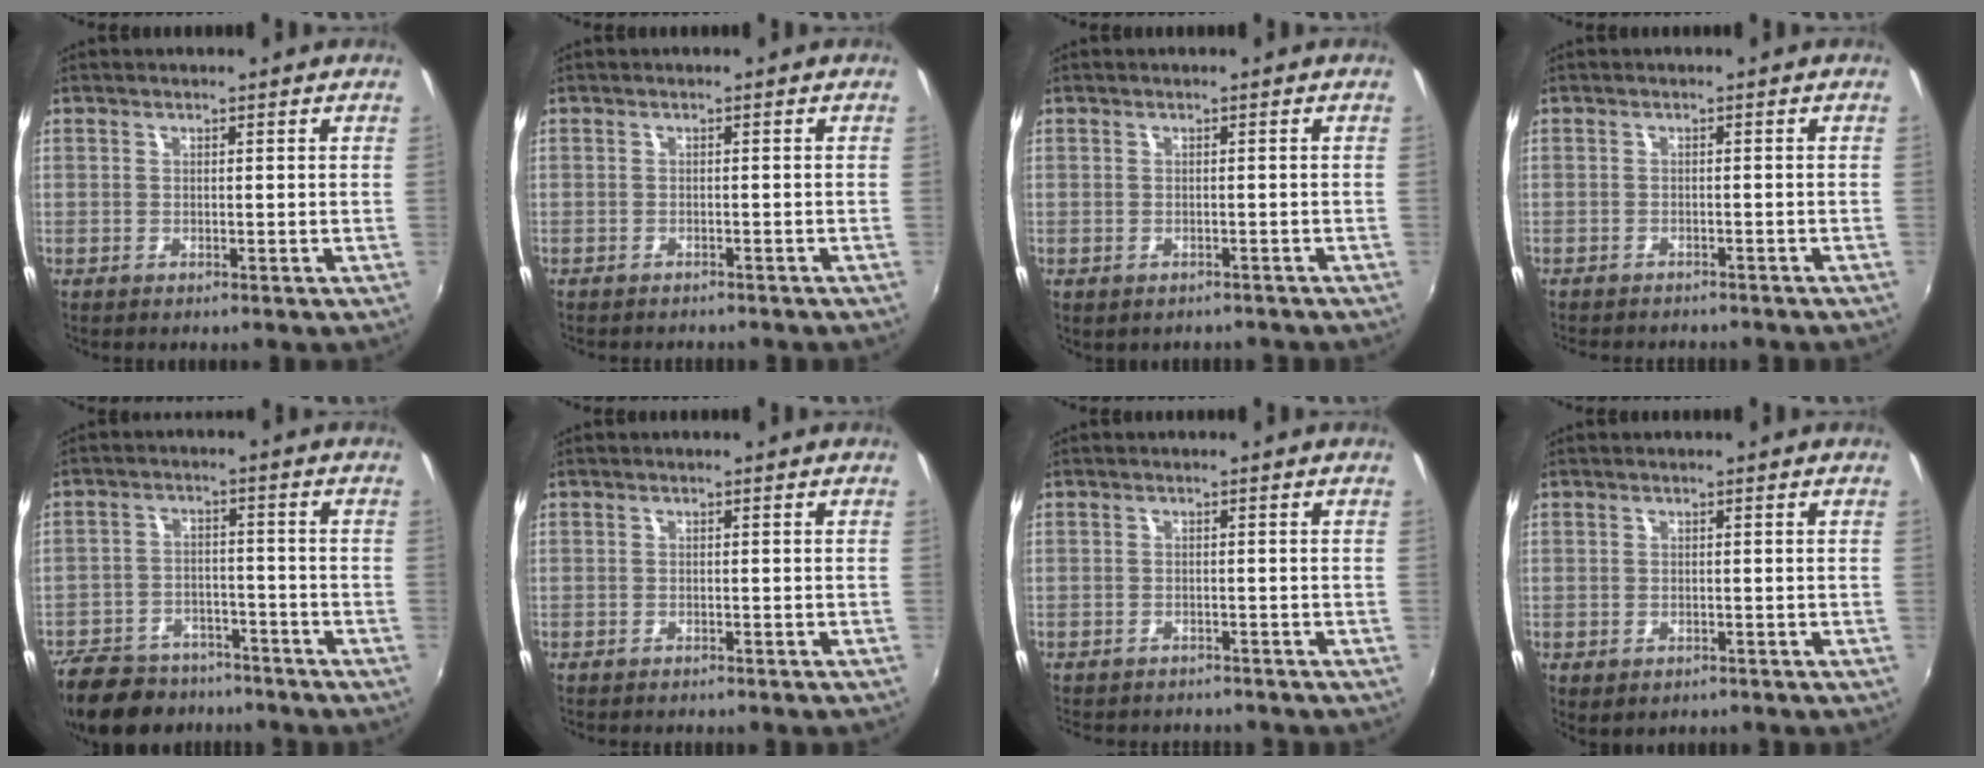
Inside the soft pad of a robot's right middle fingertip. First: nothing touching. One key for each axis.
{"total": 3.2, "fx": -2.9, "fy": 0.8, "fz": 1.0, "tx": -0.027, "ty": -0.011, "tz": -0.041}
{"total": 2.7, "fx": -2.1, "fy": 1.4, "fz": 1.1, "tx": -0.025, "ty": -0.013, "tz": -0.025}
{"total": 5.5, "fx": -5.0, "fy": 1.4, "fz": 2.0, "tx": -0.049, "ty": -0.015, "tz": -0.070}
{"total": 17.8, "fx": -14.0, "fy": 8.8, "fz": 6.6, "tx": -0.173, "ty": 0.003, "tz": -0.206}
{"total": 2.8, "fx": -2.6, "fy": 0.5, "fz": 1.0, "tx": -0.030, "ty": -0.010, "tz": -0.038}
{"total": 7.0, "fx": -6.3, "fy": 2.1, "fz": 2.1, "tx": -0.055, "ty": -0.020, "tz": -0.092}
{"total": 3.2, "fx": -1.9, "fy": 1.9, "fz": 1.8, "tx": -0.035, "ty": -0.018, "tz": -0.024}